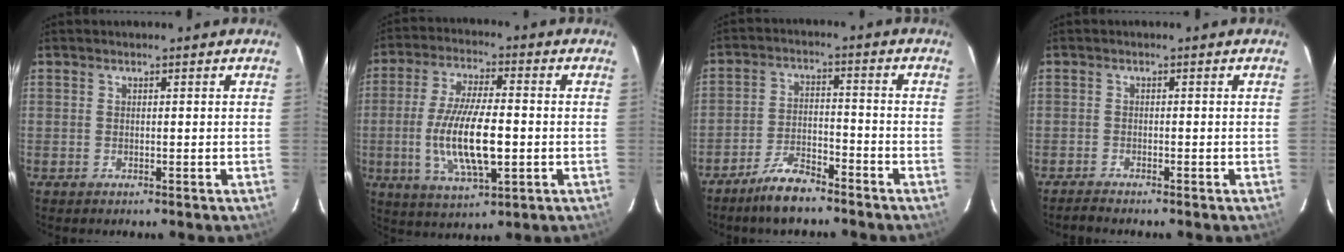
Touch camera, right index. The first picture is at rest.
{"total": 14.0, "force": [-2.2, 4.2, 13.2], "torque": [-0.262, -0.012, -0.038]}
{"total": 8.1, "force": [-6.6, 2.3, 4.0], "torque": [-0.096, 0.004, -0.119]}
{"total": 1.9, "force": [-1.8, 0.1, 0.5], "torque": [-0.022, -0.006, -0.034]}